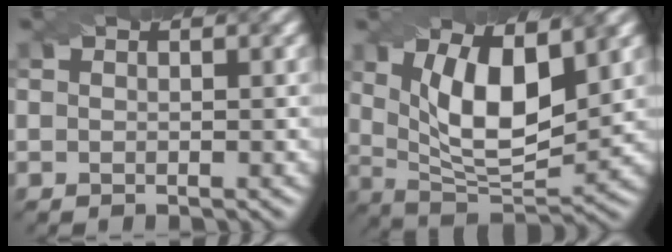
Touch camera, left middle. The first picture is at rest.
{"total": 9.3, "force": [2.8, 3.8, 8.0], "torque": [-0.140, -0.007, 0.047]}